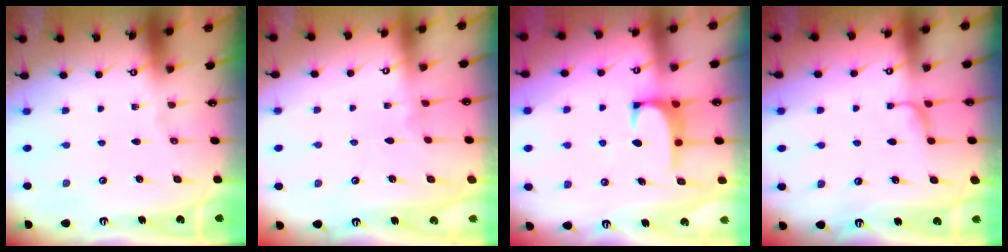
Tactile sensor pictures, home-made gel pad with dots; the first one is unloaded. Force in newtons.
{"total": 5.2, "press": 5.2, "slide": 0.2}
{"total": 1.3, "press": 1.2, "slide": 0.5}
{"total": 1.9, "press": 1.8, "slide": 0.6}